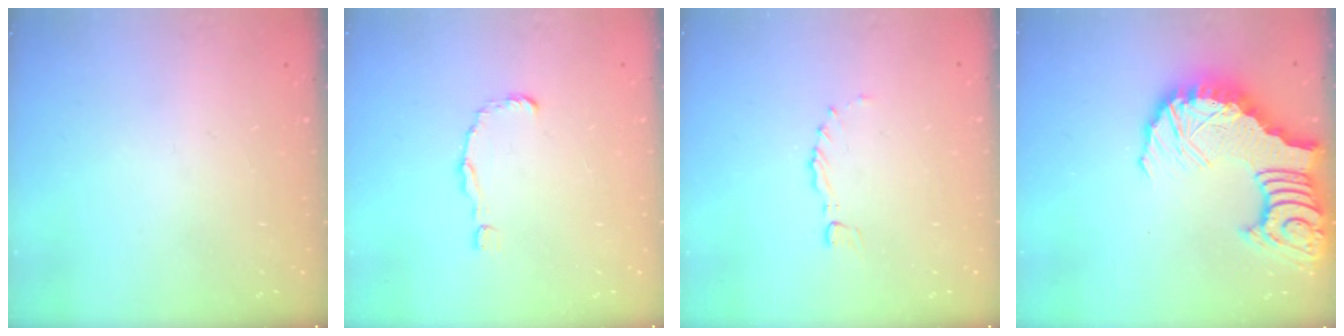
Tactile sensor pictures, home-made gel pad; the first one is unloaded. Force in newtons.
{"total": 1.5, "press": 1.5, "slide": 0.1}
{"total": 0.0}
{"total": 16.7, "press": 16.5, "slide": 2.3}